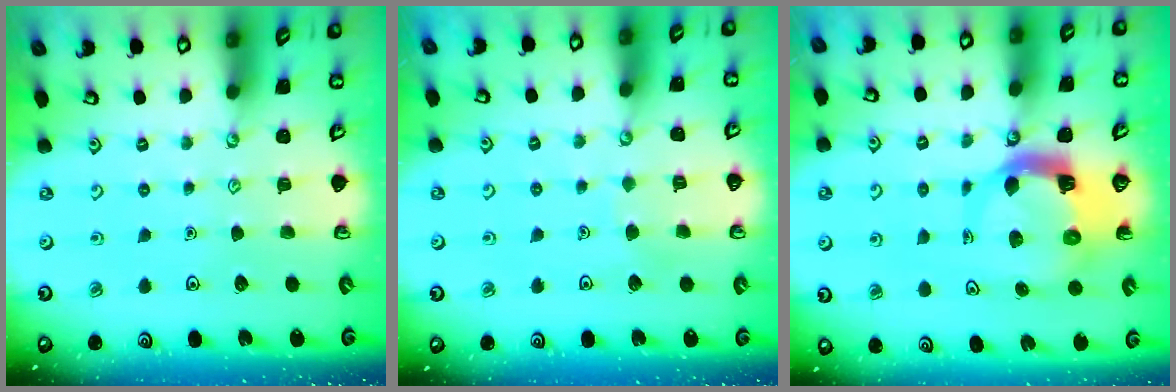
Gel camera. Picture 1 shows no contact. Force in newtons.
{"total": 3.9, "press": 3.9, "slide": 0.3}
{"total": 7.1, "press": 7.1, "slide": 1.0}